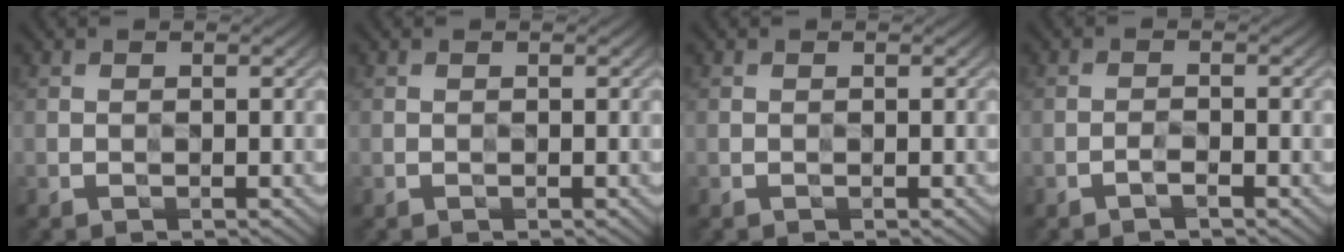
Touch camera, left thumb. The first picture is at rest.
{"total": 0.0}
{"total": 0.0}
{"total": 1.1, "force": [-0.9, -0.2, 0.7], "torque": [-0.013, 0.008, -0.016]}